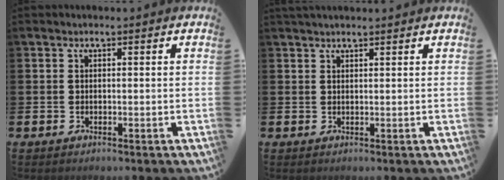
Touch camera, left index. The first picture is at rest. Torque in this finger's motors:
{"motor_torque": [0.88, -1.27, 0.01, 0.07]}